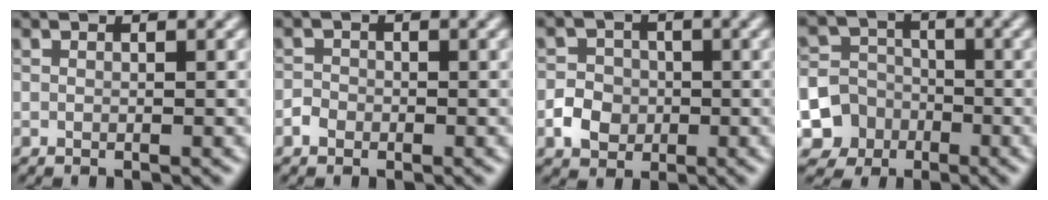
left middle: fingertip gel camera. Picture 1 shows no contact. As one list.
[{"total": 1.2, "force": [-0.6, 0.9, 0.3], "torque": [-0.001, 0.001, -0.015]}, {"total": 2.9, "force": [-0.8, 2.5, 1.1], "torque": [-0.015, 0.003, -0.018]}, {"total": 8.1, "force": [-3.4, 7.2, 1.3], "torque": [-0.018, -0.009, -0.079]}]